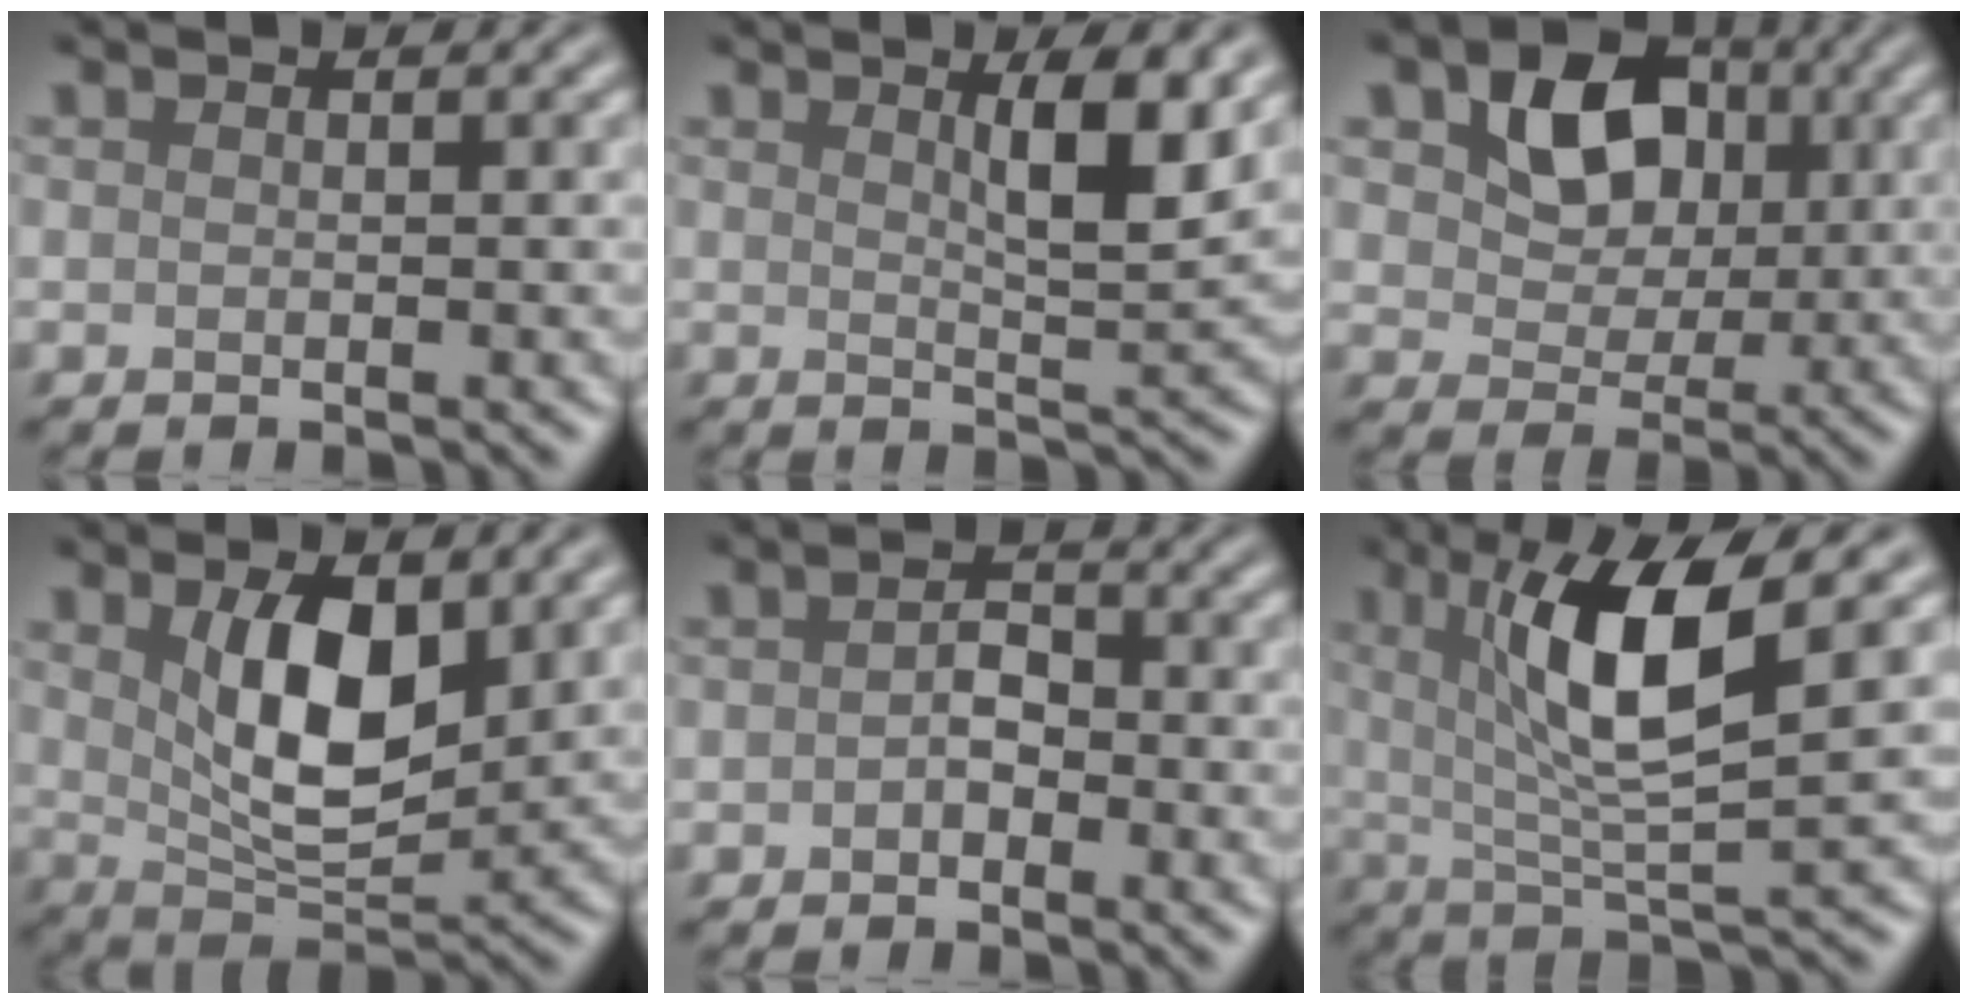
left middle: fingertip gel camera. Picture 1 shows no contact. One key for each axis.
{"total": 4.2, "fx": 1.8, "fy": 0.8, "fz": 3.7, "tx": -0.057, "ty": -0.005, "tz": 0.030}
{"total": 6.6, "fx": 2.0, "fy": 4.9, "fz": 3.9, "tx": -0.077, "ty": 0.000, "tz": 0.021}
{"total": 6.7, "fx": 2.1, "fy": 3.1, "fz": 5.6, "tx": -0.106, "ty": -0.008, "tz": 0.043}
{"total": 1.6, "fx": -0.5, "fy": 1.1, "fz": 1.2, "tx": -0.023, "ty": 0.005, "tz": -0.012}
{"total": 8.1, "fx": 2.4, "fy": 1.8, "fz": 7.5, "tx": -0.127, "ty": -0.005, "tz": 0.042}